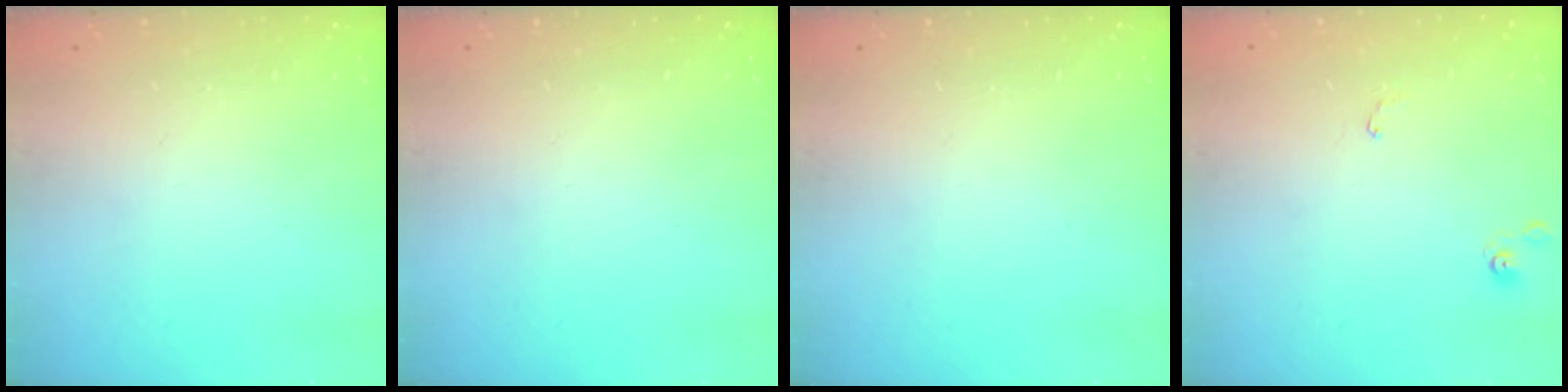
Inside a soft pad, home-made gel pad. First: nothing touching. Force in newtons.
{"total": 0.0}
{"total": 0.0}
{"total": 0.6, "press": 0.6, "slide": 0.1}